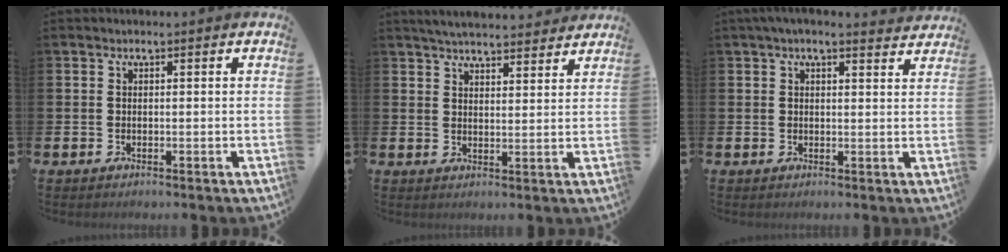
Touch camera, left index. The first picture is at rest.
{"total": 4.6, "force": [4.5, 0.5, 0.6], "torque": [-0.023, -0.021, 0.081]}
{"total": 2.7, "force": [2.5, 0.4, 1.1], "torque": [-0.017, -0.011, 0.042]}